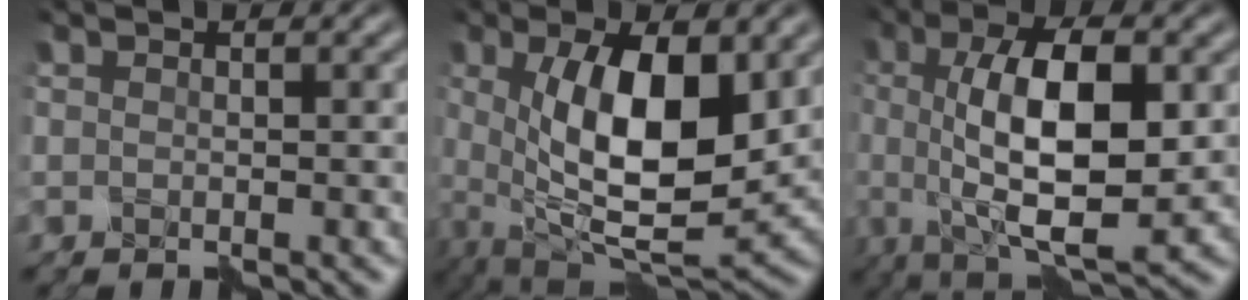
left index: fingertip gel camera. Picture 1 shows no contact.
{"total": 10.6, "force": [1.6, 4.0, 9.7], "torque": [-0.165, -0.012, 0.029]}
{"total": 9.9, "force": [0.7, 3.5, 9.2], "torque": [-0.150, 0.003, 0.009]}